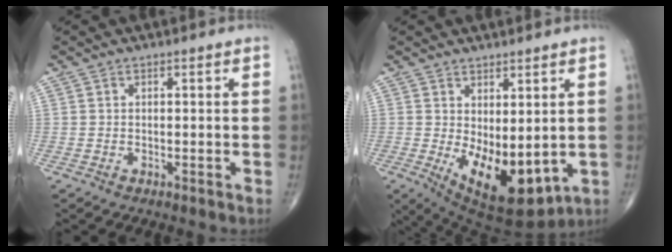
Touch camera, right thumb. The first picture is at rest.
{"total": 12.9, "force": [-1.1, 6.1, 11.3], "torque": [-0.167, -0.026, 0.009]}